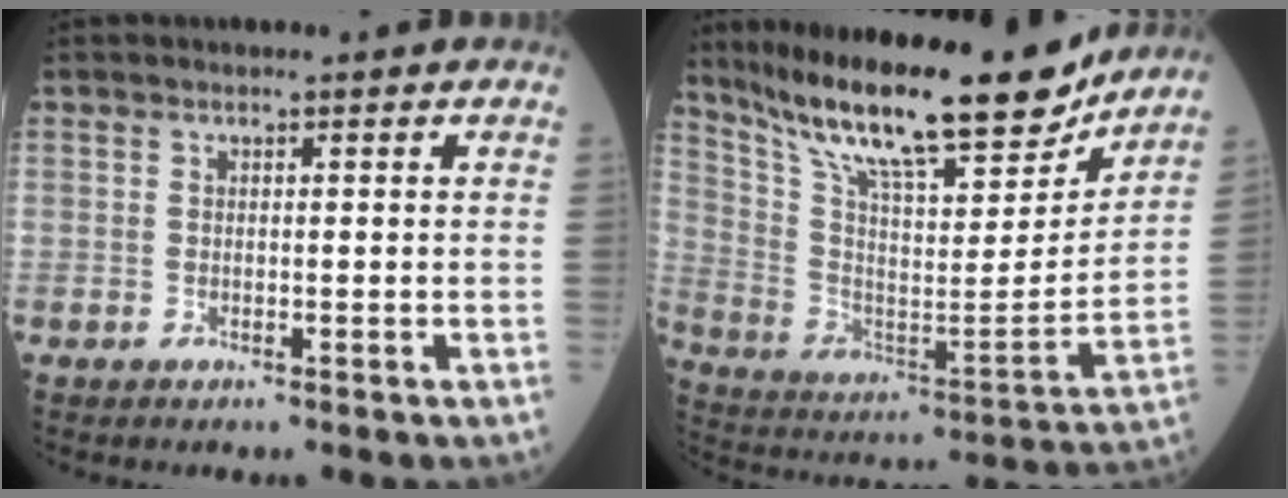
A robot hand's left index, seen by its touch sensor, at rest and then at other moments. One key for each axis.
{"total": 25.1, "fx": 20.1, "fy": 4.9, "fz": 14.2, "tx": -0.254, "ty": -0.008, "tz": 0.323}